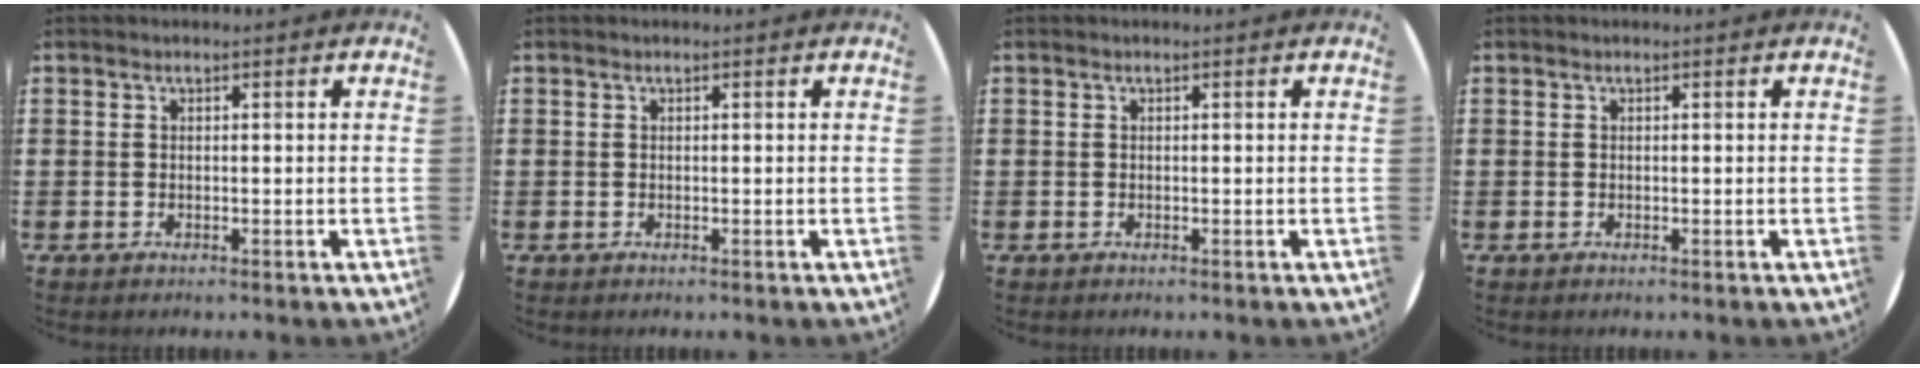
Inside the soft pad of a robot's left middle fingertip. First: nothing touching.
{"total": 0.0}
{"total": 0.0}
{"total": 0.0}